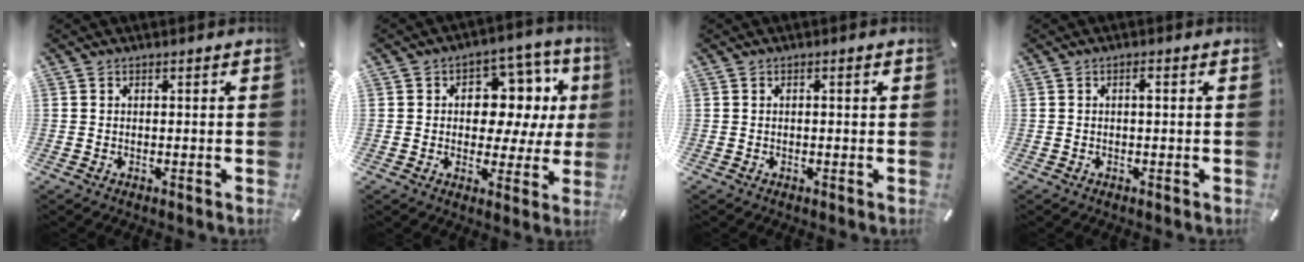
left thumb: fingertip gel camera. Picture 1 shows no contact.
{"total": 11.5, "force": [2.9, 8.4, 7.2], "torque": [-0.083, -0.029, 0.051]}
{"total": 0.9, "force": [0.0, 0.3, 0.9], "torque": [-0.017, 0.002, -0.001]}
{"total": 1.4, "force": [0.1, 0.4, 1.3], "torque": [-0.026, 0.002, 0.000]}